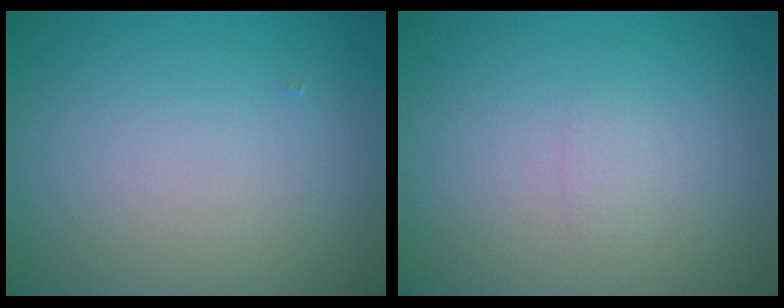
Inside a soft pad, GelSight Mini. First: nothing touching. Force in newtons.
{"total": 0.6, "press": 0.6, "slide": 0.1}